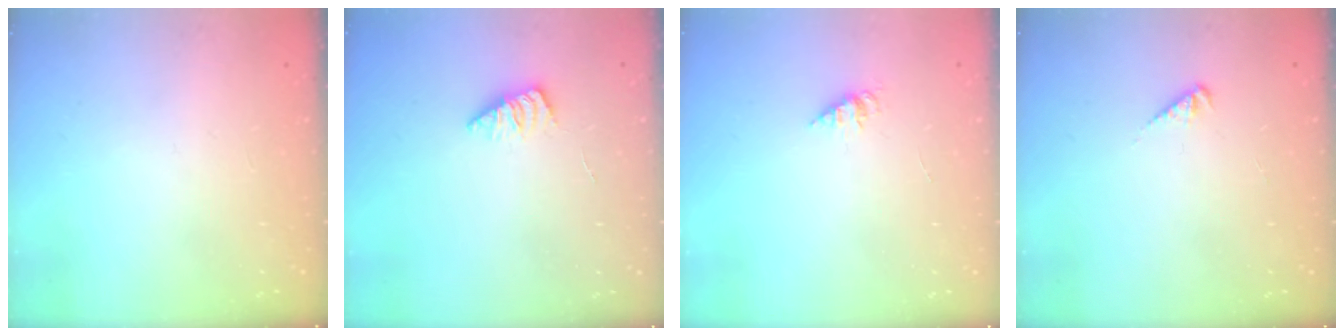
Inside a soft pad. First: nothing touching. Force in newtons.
{"total": 1.7, "press": 1.6, "slide": 0.4}
{"total": 2.1, "press": 2.1, "slide": 0.3}
{"total": 2.5, "press": 2.4, "slide": 0.6}